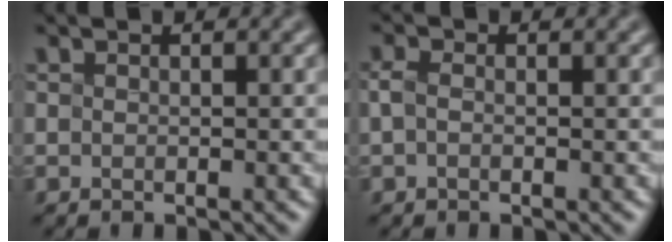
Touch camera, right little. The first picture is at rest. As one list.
[{"total": 0.6, "force": [-0.5, 0.1, 0.2], "torque": [-0.016, 0.002, -0.001]}]